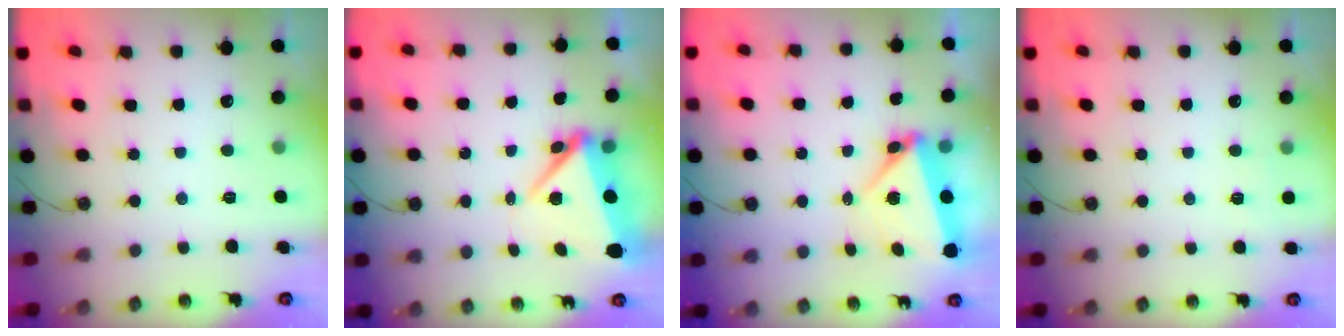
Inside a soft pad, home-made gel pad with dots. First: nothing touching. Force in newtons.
{"total": 7.4, "press": 7.1, "slide": 2.1}
{"total": 5.8, "press": 5.1, "slide": 2.8}
{"total": 2.2, "press": 2.1, "slide": 0.2}